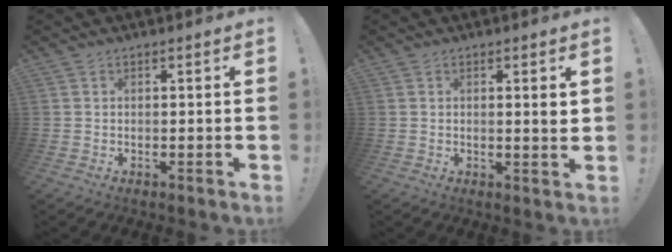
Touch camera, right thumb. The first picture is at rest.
{"total": 2.5, "force": [1.0, -0.1, 2.2], "torque": [-0.027, -0.008, 0.013]}